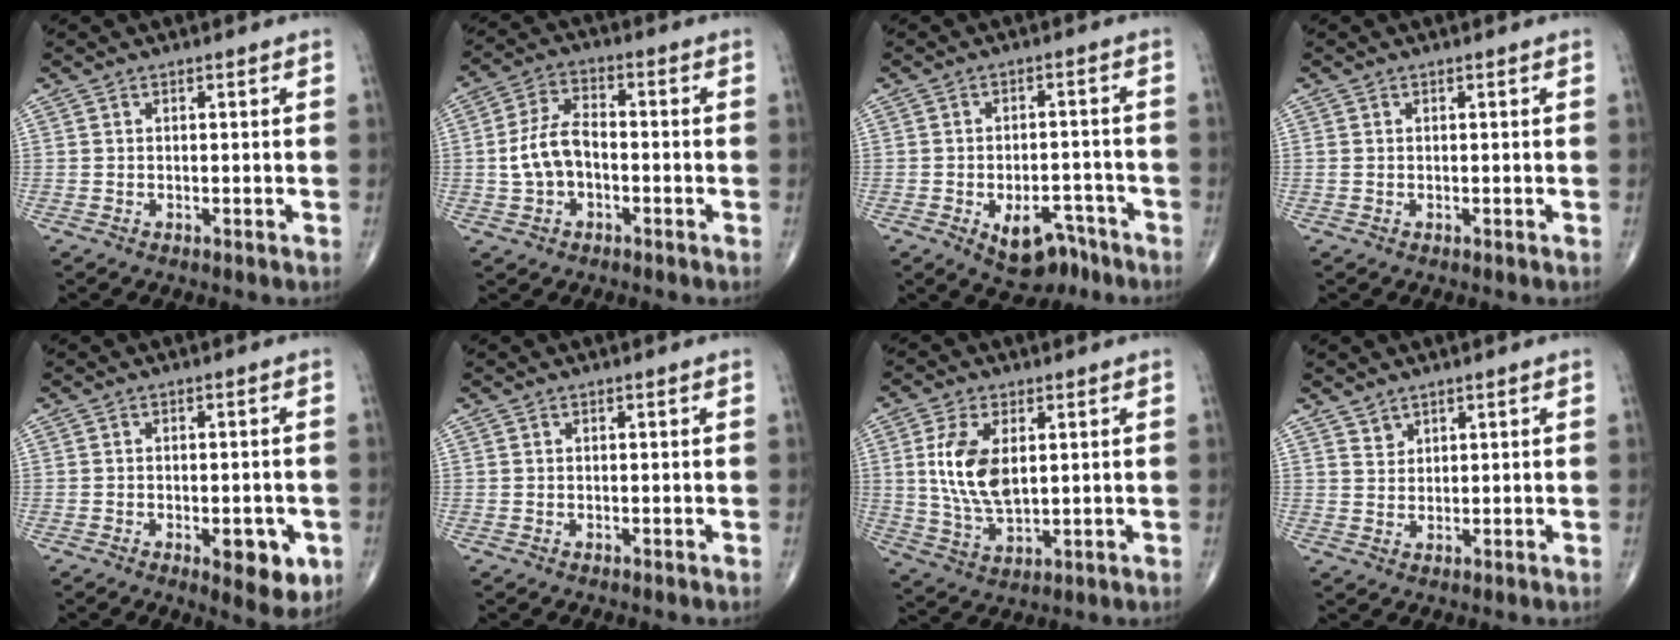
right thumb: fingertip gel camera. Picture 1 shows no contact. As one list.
[{"total": 8.0, "force": [-1.3, 5.0, 6.1], "torque": [-0.122, 0.027, -0.029]}, {"total": 8.7, "force": [-5.0, 5.1, 5.0], "torque": [-0.051, 0.033, -0.065]}, {"total": 0.6, "force": [0.0, 0.4, 0.4], "torque": [-0.015, 0.004, 0.004]}, {"total": 7.8, "force": [-2.7, 3.3, 6.5], "torque": [-0.065, -0.001, -0.027]}, {"total": 0.0}, {"total": 11.0, "force": [2.0, 5.8, 9.1], "torque": [-0.181, -0.013, 0.047]}, {"total": 1.9, "force": [1.6, 1.0, 0.1], "torque": [0.013, -0.013, 0.027]}]